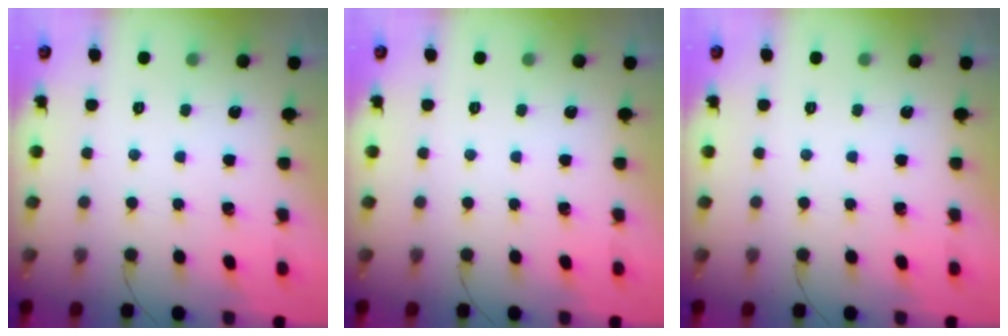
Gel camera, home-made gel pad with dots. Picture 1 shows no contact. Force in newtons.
{"total": 0.0}
{"total": 0.0}